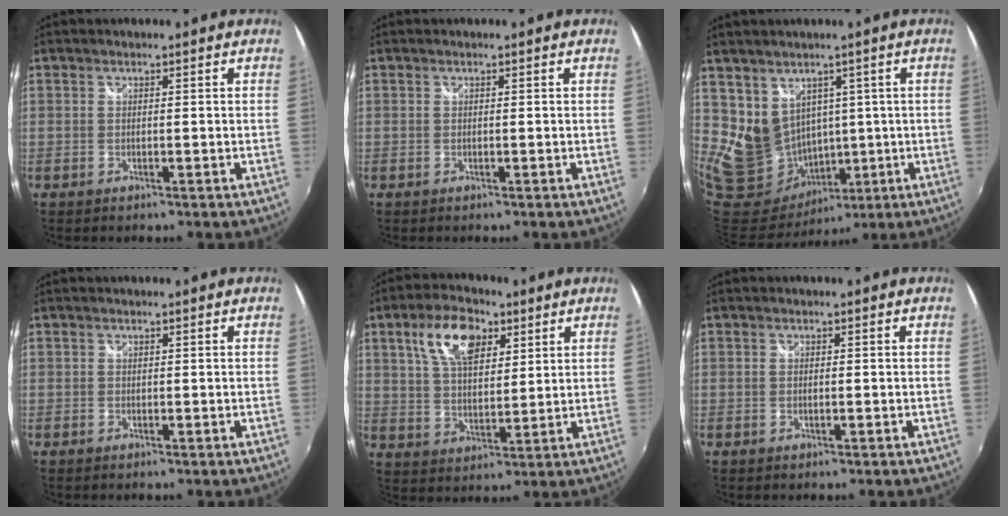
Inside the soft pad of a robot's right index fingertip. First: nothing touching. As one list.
[{"total": 0.0}, {"total": 10.3, "force": [3.1, 9.2, 3.4], "torque": [-0.076, 0.004, 0.087]}, {"total": 0.0}, {"total": 11.2, "force": [5.3, 5.7, 7.9], "torque": [-0.147, 0.019, 0.096]}, {"total": 0.6, "force": [0.0, 0.1, 0.6], "torque": [-0.014, 0.001, -0.002]}]